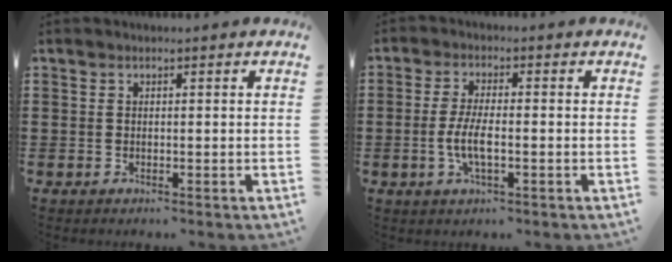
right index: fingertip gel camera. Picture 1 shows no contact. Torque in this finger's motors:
{"motor_torque": [1.27, 0.87, 0.54, 0.18]}